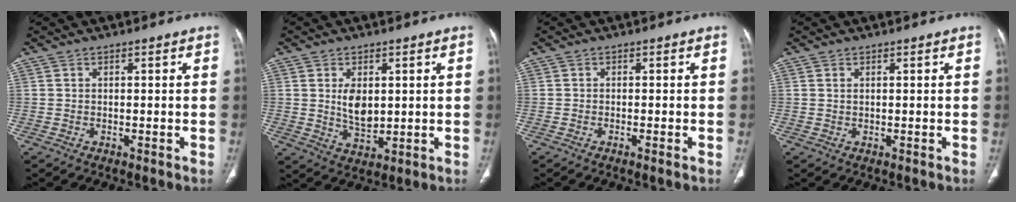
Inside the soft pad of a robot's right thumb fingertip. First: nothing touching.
{"total": 6.2, "force": [1.2, 3.7, 4.9], "torque": [-0.073, -0.015, 0.030]}
{"total": 1.0, "force": [-0.6, 0.0, 0.8], "torque": [-0.020, -0.001, -0.010]}
{"total": 0.6, "force": [0.3, 0.3, 0.4], "torque": [-0.012, 0.003, 0.008]}